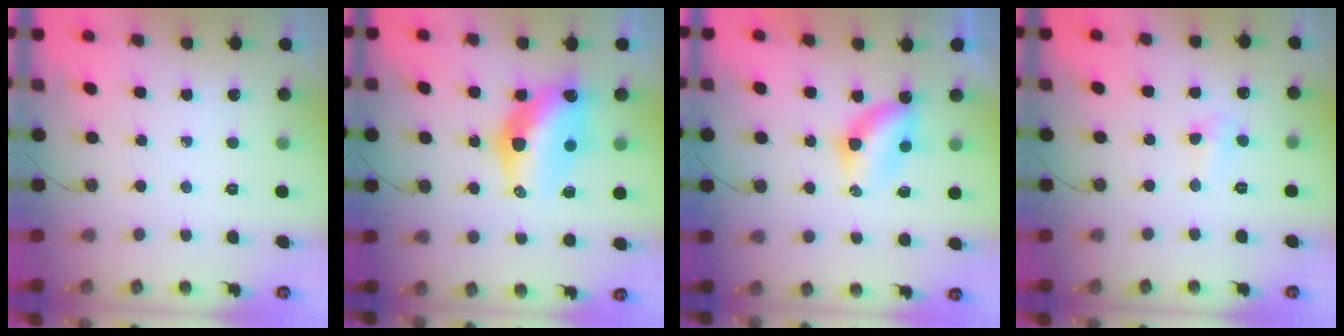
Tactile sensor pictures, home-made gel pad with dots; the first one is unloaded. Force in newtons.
{"total": 13.2, "press": 13.1, "slide": 1.5}
{"total": 6.3, "press": 6.2, "slide": 0.6}
{"total": 3.5, "press": 3.4, "slide": 0.7}